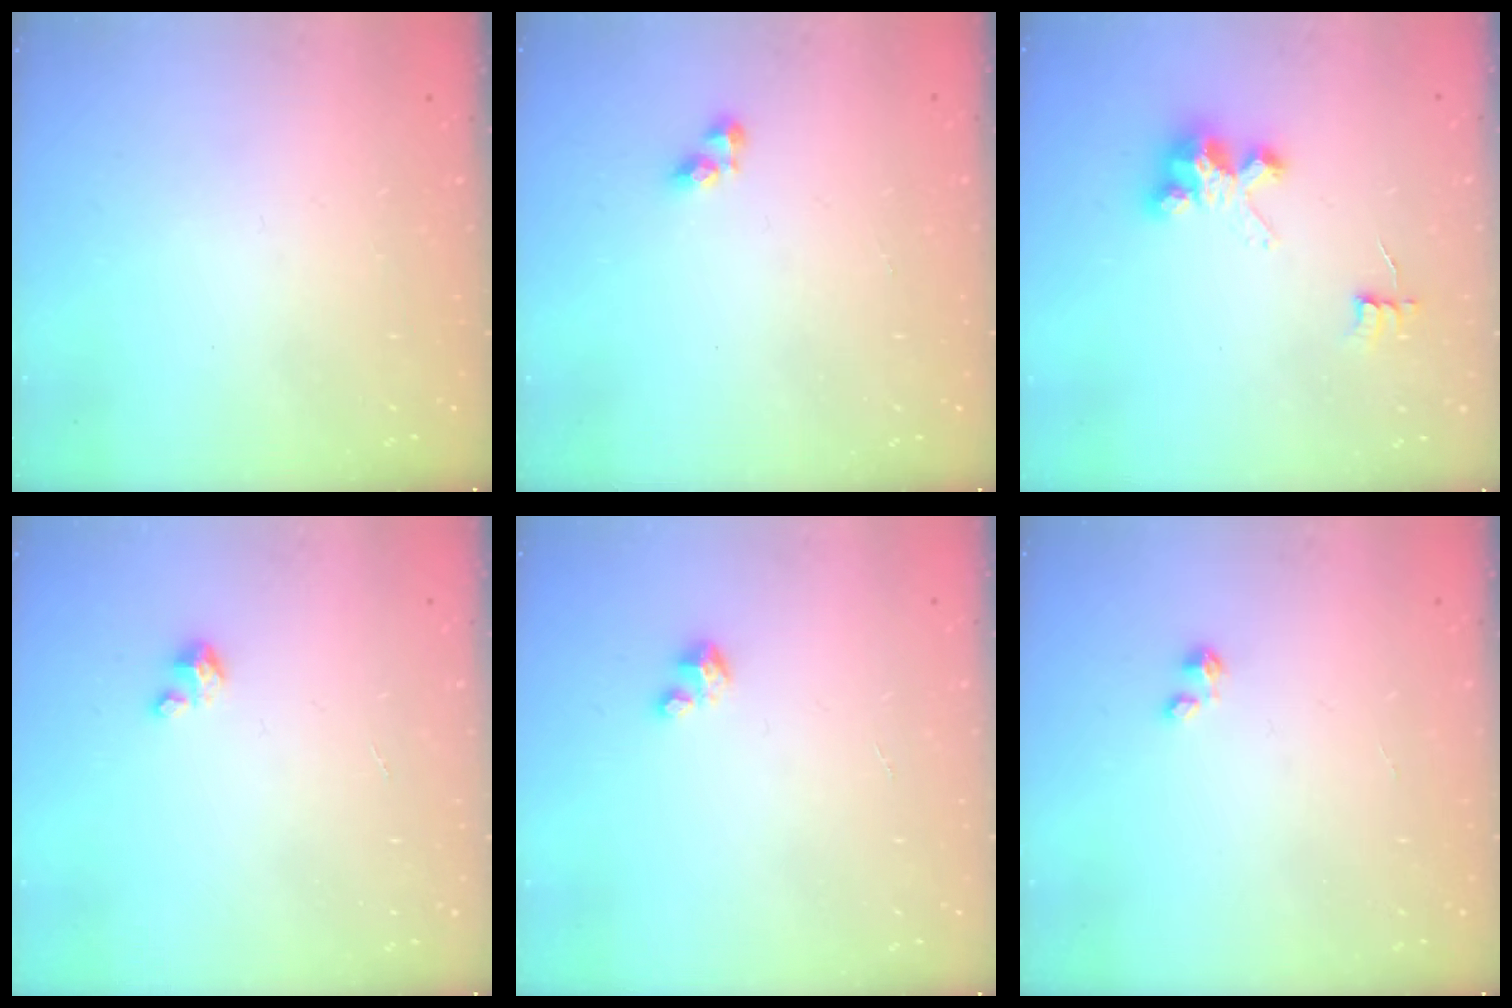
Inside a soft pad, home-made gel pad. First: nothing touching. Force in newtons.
{"total": 4.7, "press": 4.6, "slide": 0.6}
{"total": 5.0, "press": 5.0, "slide": 0.3}
{"total": 2.7, "press": 2.7, "slide": 0.1}
{"total": 1.7, "press": 1.6, "slide": 0.1}
{"total": 0.0}